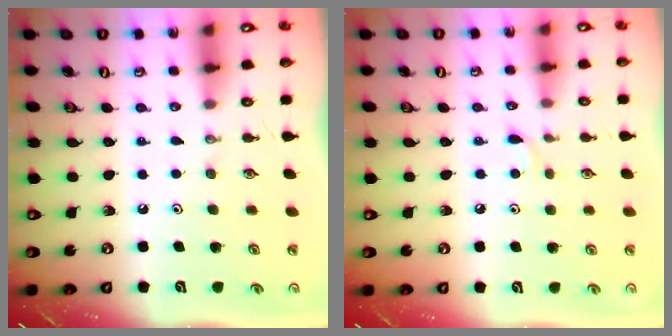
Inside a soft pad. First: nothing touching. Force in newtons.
{"total": 3.5, "press": 3.5, "slide": 0.4}